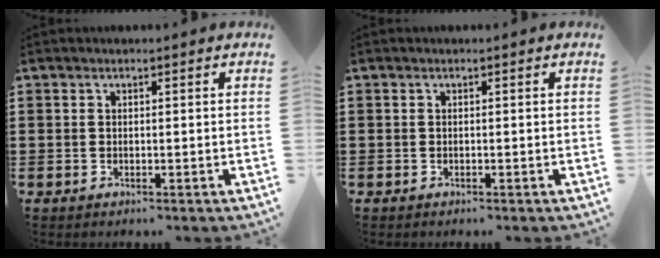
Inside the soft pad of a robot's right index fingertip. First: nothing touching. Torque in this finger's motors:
{"motor_torque": [-1.07, 1.07, 0.01, 0.01]}